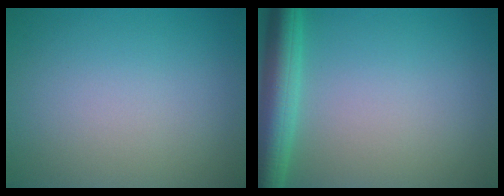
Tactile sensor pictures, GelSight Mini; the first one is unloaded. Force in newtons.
{"total": 5.0, "press": 5.0, "slide": 0.2}